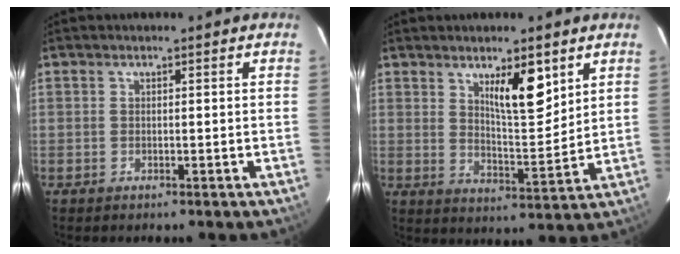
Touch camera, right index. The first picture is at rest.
{"total": 8.2, "force": [4.5, 1.9, 6.6], "torque": [-0.110, -0.011, 0.078]}